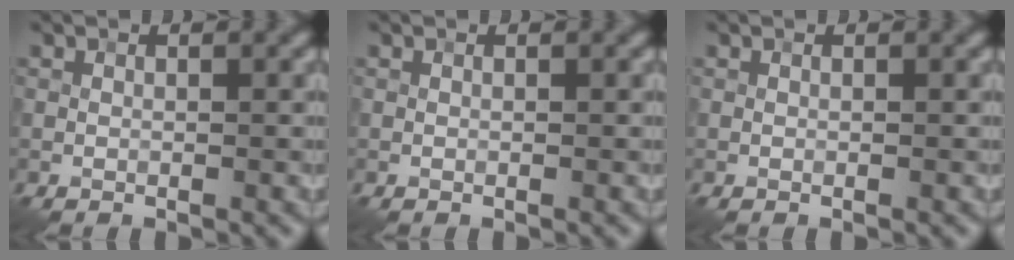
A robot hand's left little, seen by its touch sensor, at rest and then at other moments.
{"total": 0.0}
{"total": 0.0}